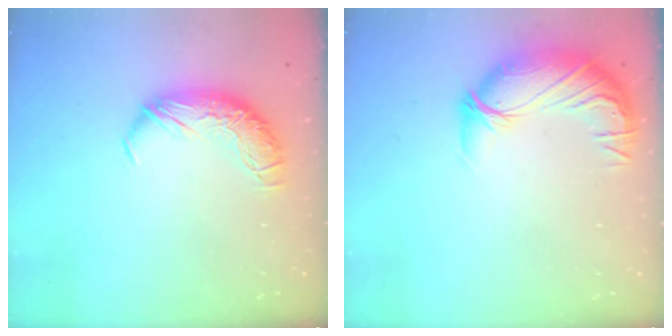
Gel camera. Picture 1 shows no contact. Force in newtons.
{"total": 2.8, "press": 0.0, "slide": 2.8}